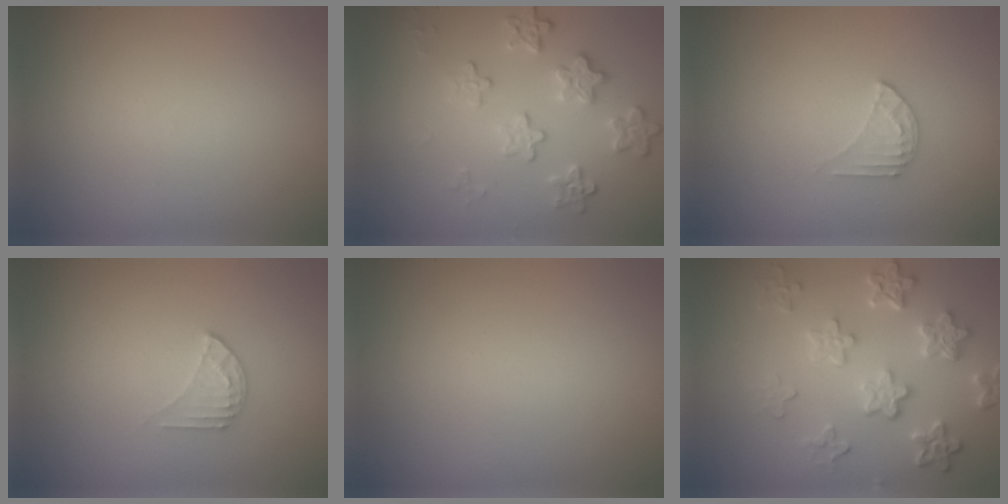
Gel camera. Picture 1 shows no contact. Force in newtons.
{"total": 4.2, "press": 3.1, "slide": 2.8}
{"total": 1.7, "press": 1.7, "slide": 0.1}
{"total": 1.7, "press": 1.7, "slide": 0.1}
{"total": 0.0}
{"total": 5.8, "press": 4.4, "slide": 3.8}